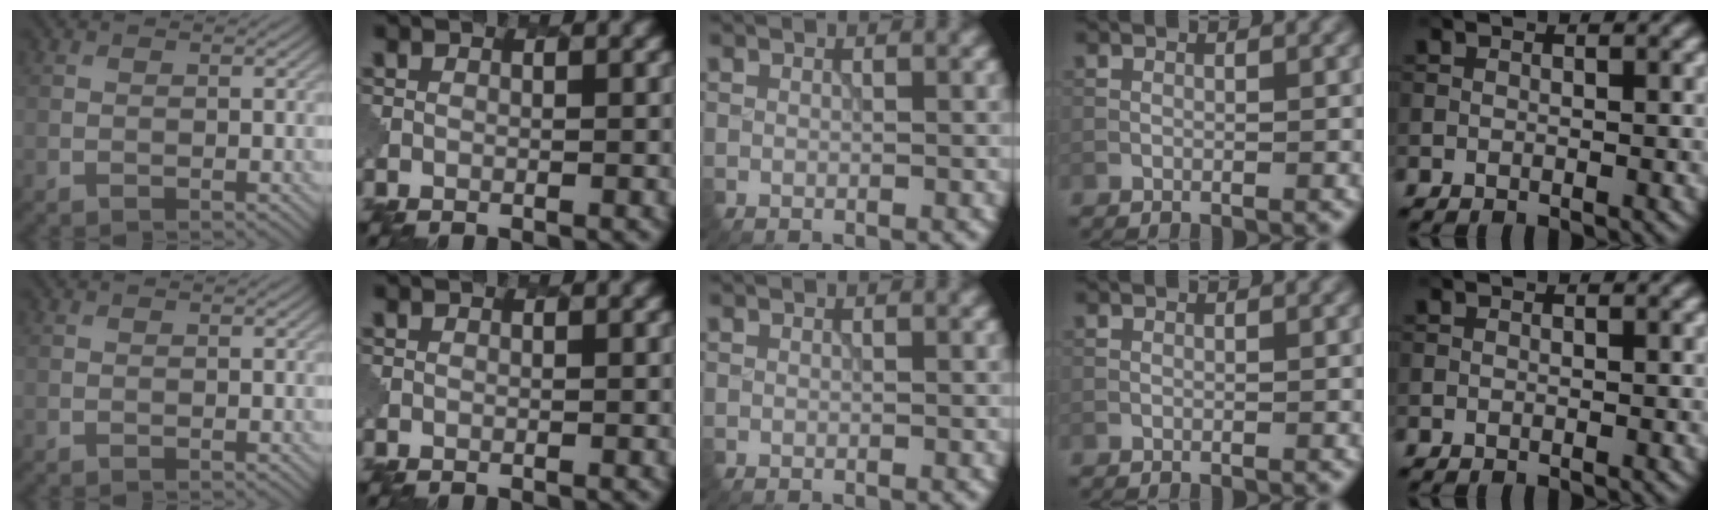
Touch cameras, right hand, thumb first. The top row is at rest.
{}